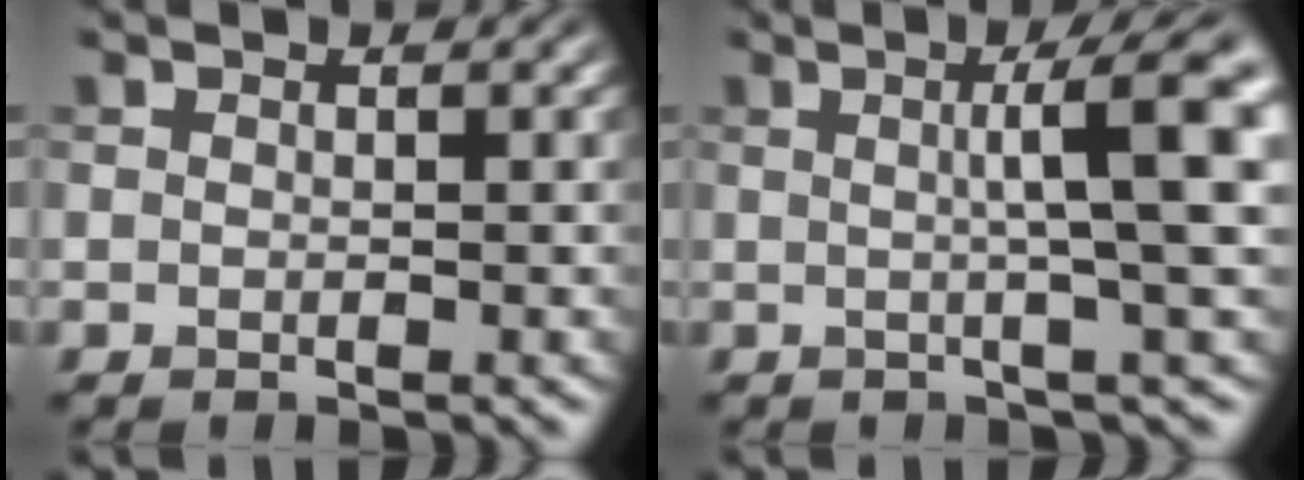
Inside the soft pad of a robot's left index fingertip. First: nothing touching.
{"total": 7.8, "force": [1.2, 1.2, 7.6], "torque": [-0.093, 0.019, 0.015]}